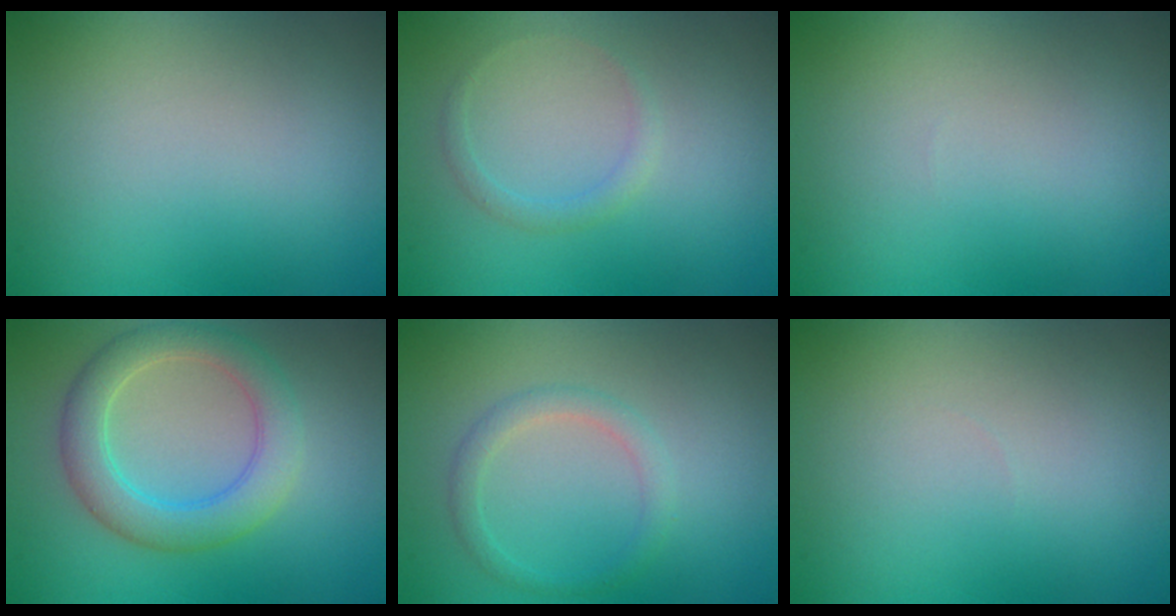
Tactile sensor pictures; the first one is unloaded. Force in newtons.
{"total": 1.1, "press": 1.1, "slide": 0.1}
{"total": 0.0}
{"total": 4.7, "press": 4.7, "slide": 0.3}
{"total": 1.7, "press": 1.7, "slide": 0.0}
{"total": 0.0}